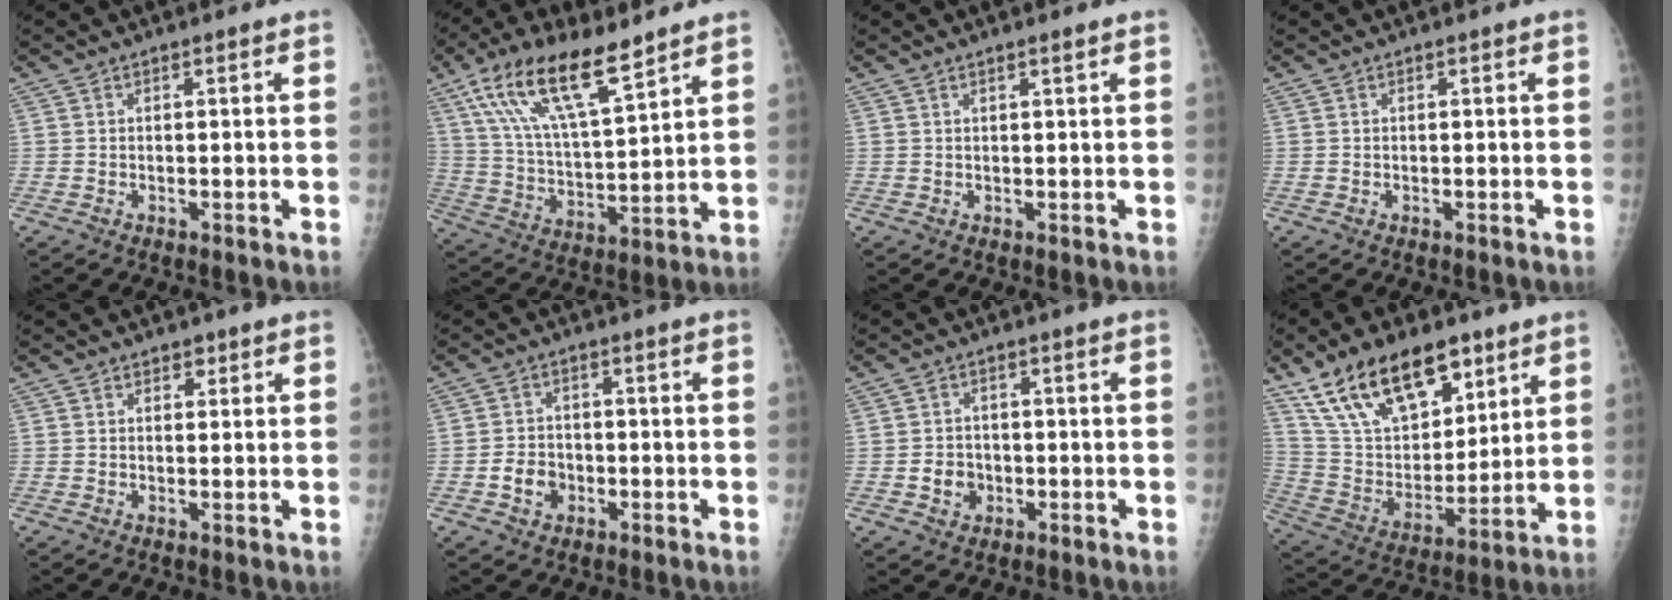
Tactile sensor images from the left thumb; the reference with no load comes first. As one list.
[{"total": 17.1, "force": [10.7, 5.4, 12.3], "torque": [-0.209, -0.040, 0.207]}, {"total": 0.9, "force": [0.6, 0.0, 0.6], "torque": [-0.009, -0.004, 0.012]}, {"total": 0.0}, {"total": 1.5, "force": [0.9, 1.1, 0.5], "torque": [0.007, -0.005, 0.011]}, {"total": 4.4, "force": [-1.5, 3.6, 2.1], "torque": [-0.021, 0.012, -0.026]}, {"total": 3.8, "force": [-1.0, 3.4, 1.5], "torque": [-0.009, 0.006, -0.014]}, {"total": 21.5, "force": [13.5, 10.9, 12.7], "torque": [-0.186, -0.043, 0.253]}]